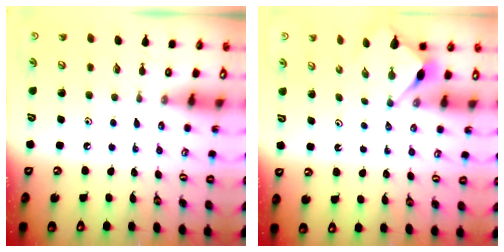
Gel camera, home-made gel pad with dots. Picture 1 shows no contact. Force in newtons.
{"total": 3.2, "press": 3.2, "slide": 0.4}